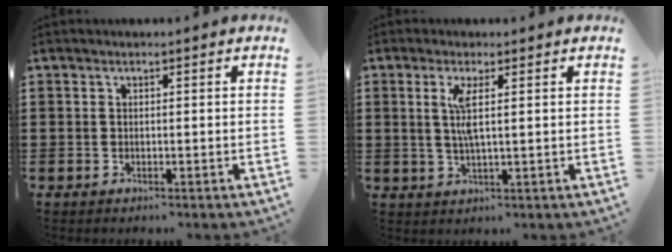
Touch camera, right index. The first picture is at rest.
{"total": 3.8, "force": [0.9, 0.3, 3.7], "torque": [-0.074, -0.002, 0.012]}